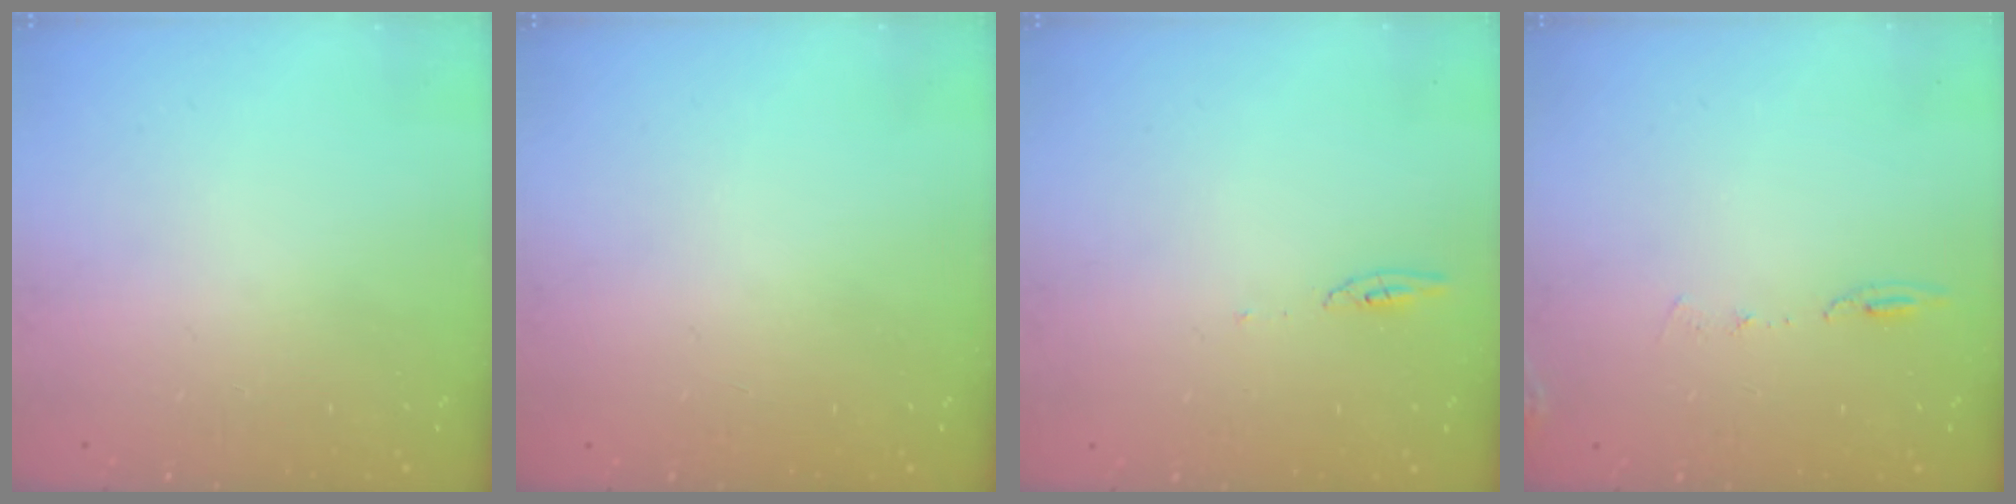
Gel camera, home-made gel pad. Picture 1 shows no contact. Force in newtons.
{"total": 1.0, "press": 0.0, "slide": 1.0}
{"total": 3.8, "press": 3.7, "slide": 0.4}
{"total": 6.4, "press": 6.2, "slide": 1.6}